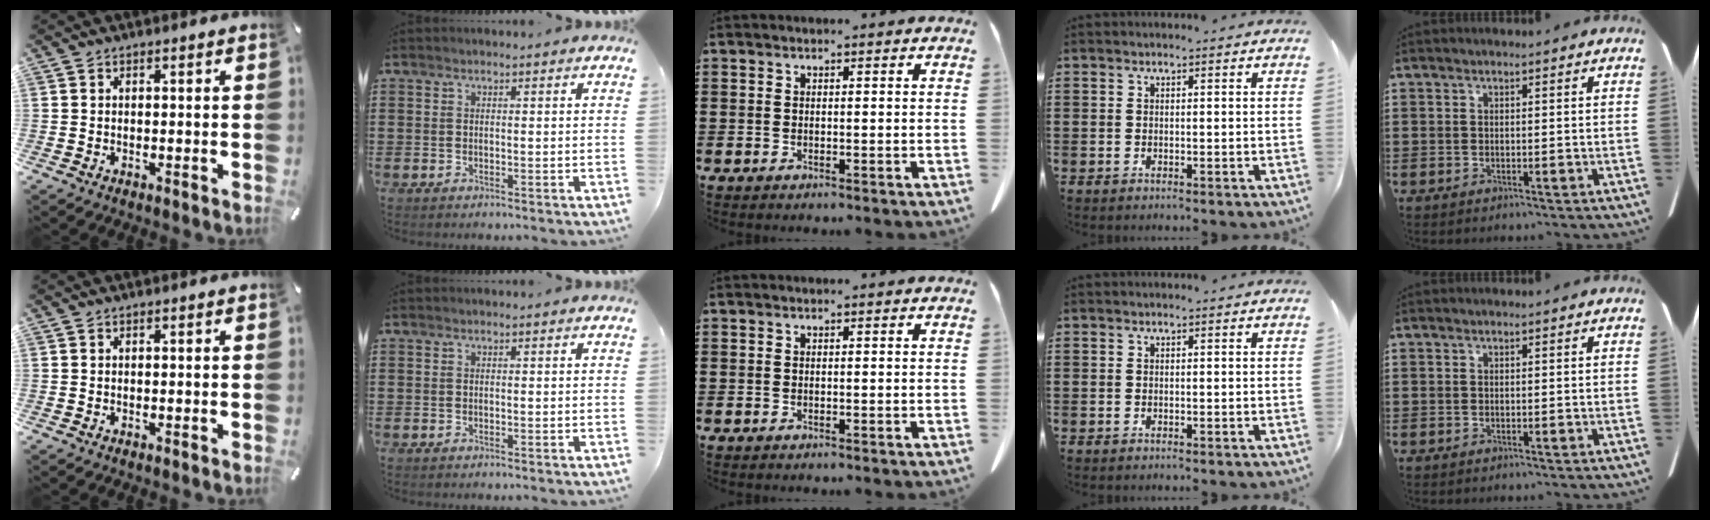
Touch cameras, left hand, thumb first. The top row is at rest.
{}